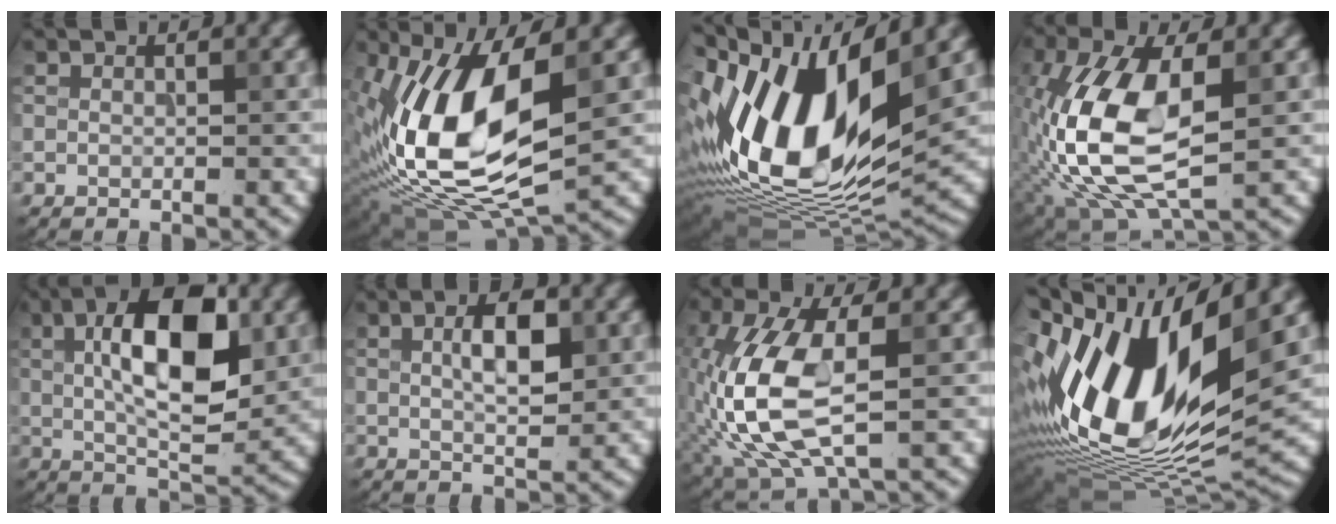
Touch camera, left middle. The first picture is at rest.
{"total": 13.0, "force": [0.8, 6.1, 11.5], "torque": [-0.219, -0.013, 0.010]}
{"total": 17.0, "force": [1.9, 8.7, 14.5], "torque": [-0.288, 0.006, 0.037]}
{"total": 11.0, "force": [-1.2, 5.4, 9.5], "torque": [-0.215, 0.001, -0.024]}
{"total": 10.8, "force": [2.1, 4.5, 9.6], "torque": [-0.148, 0.013, 0.030]}
{"total": 4.2, "force": [1.0, 1.6, 3.7], "torque": [-0.069, 0.005, 0.017]}
{"total": 9.1, "force": [-1.3, 4.0, 8.1], "torque": [-0.184, 0.005, -0.024]}
{"total": 18.1, "force": [1.9, 8.0, 16.1], "torque": [-0.310, -0.014, 0.040]}